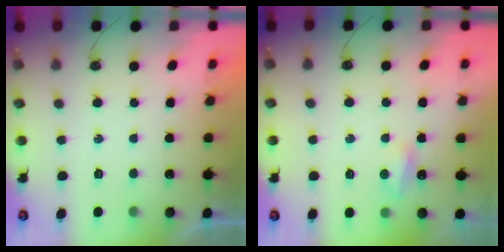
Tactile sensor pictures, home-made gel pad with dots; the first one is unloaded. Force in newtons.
{"total": 4.0, "press": 4.0, "slide": 0.7}